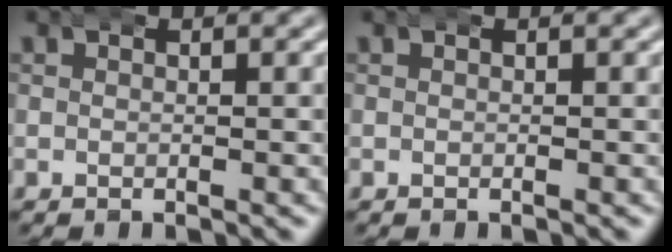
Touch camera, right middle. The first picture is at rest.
{"total": 0.0}